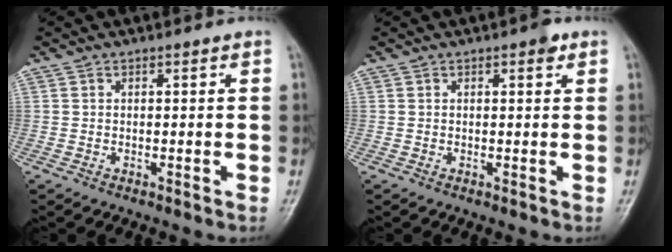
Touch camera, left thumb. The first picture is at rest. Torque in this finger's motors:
{"motor_torque": [0.14, -0.03, 0.18, -0.05, 0.00]}